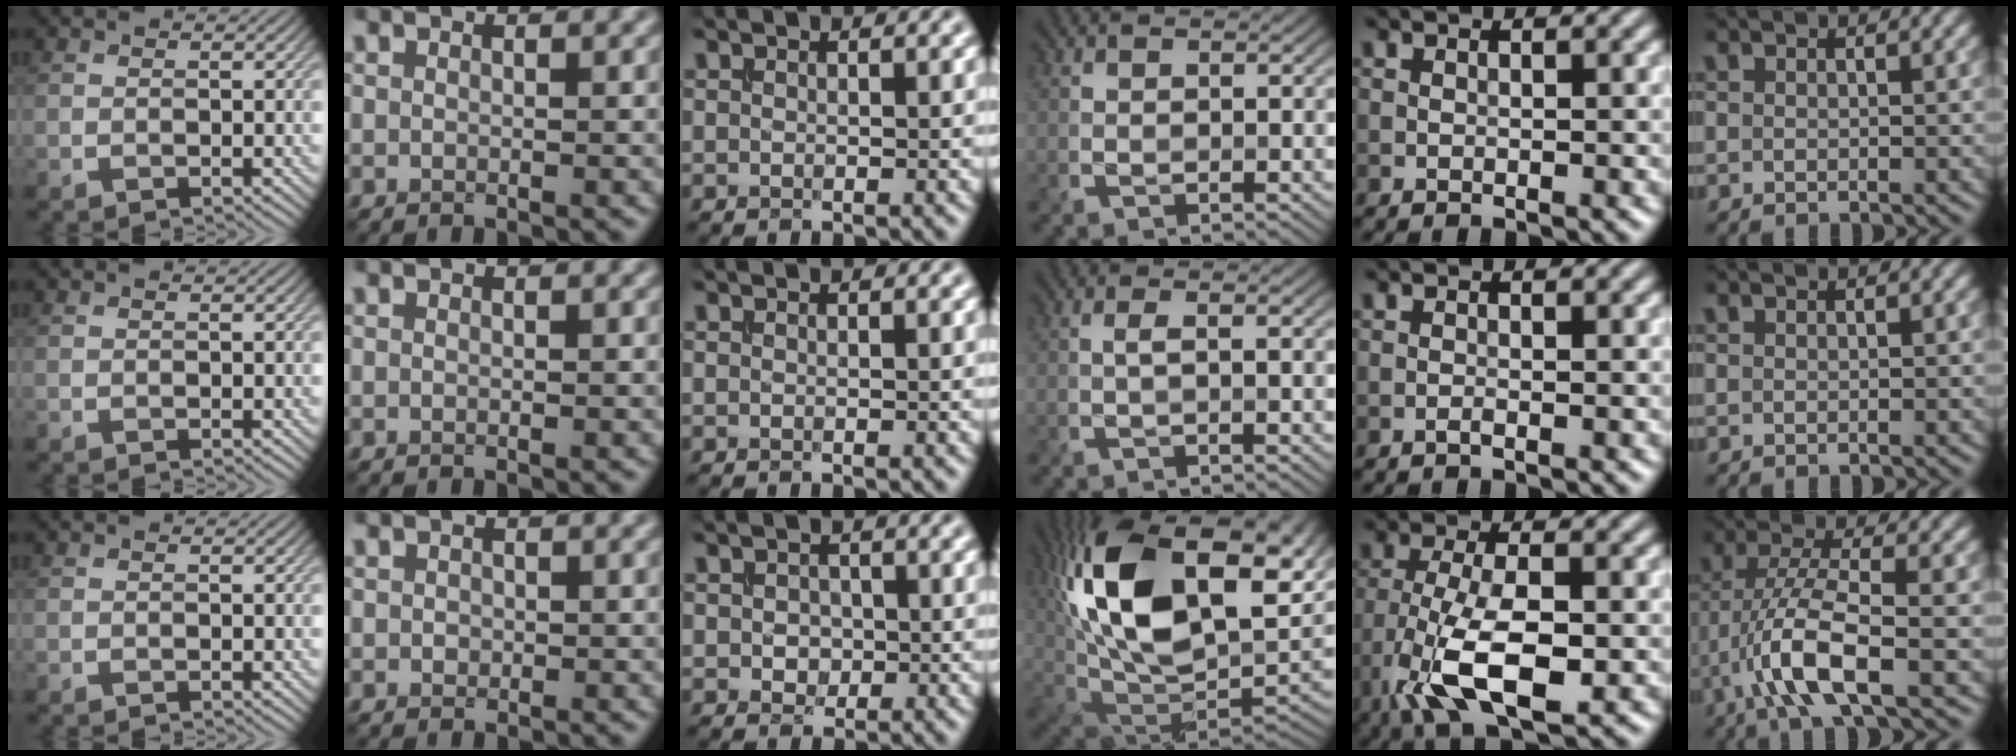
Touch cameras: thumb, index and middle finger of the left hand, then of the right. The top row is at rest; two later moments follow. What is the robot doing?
{"motion": "insert", "object": "drawer"}